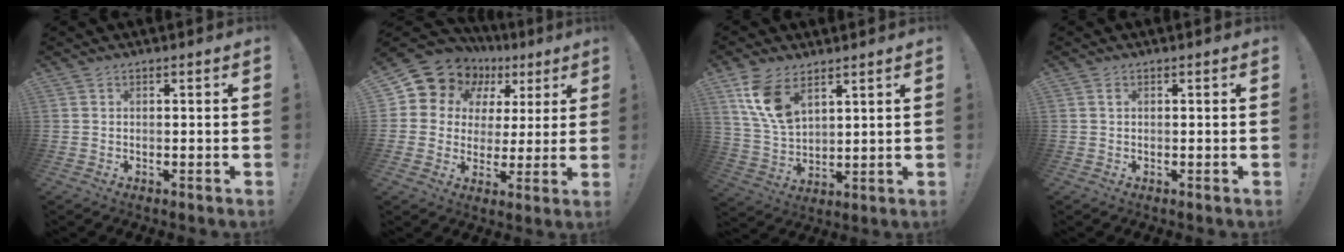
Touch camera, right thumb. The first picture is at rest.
{"total": 11.7, "force": [7.2, 8.5, 3.7], "torque": [-0.069, -0.053, 0.140]}
{"total": 11.5, "force": [6.8, 6.2, 6.9], "torque": [-0.132, -0.025, 0.131]}
{"total": 0.6, "force": [0.1, 0.3, 0.5], "torque": [-0.003, 0.001, 0.001]}